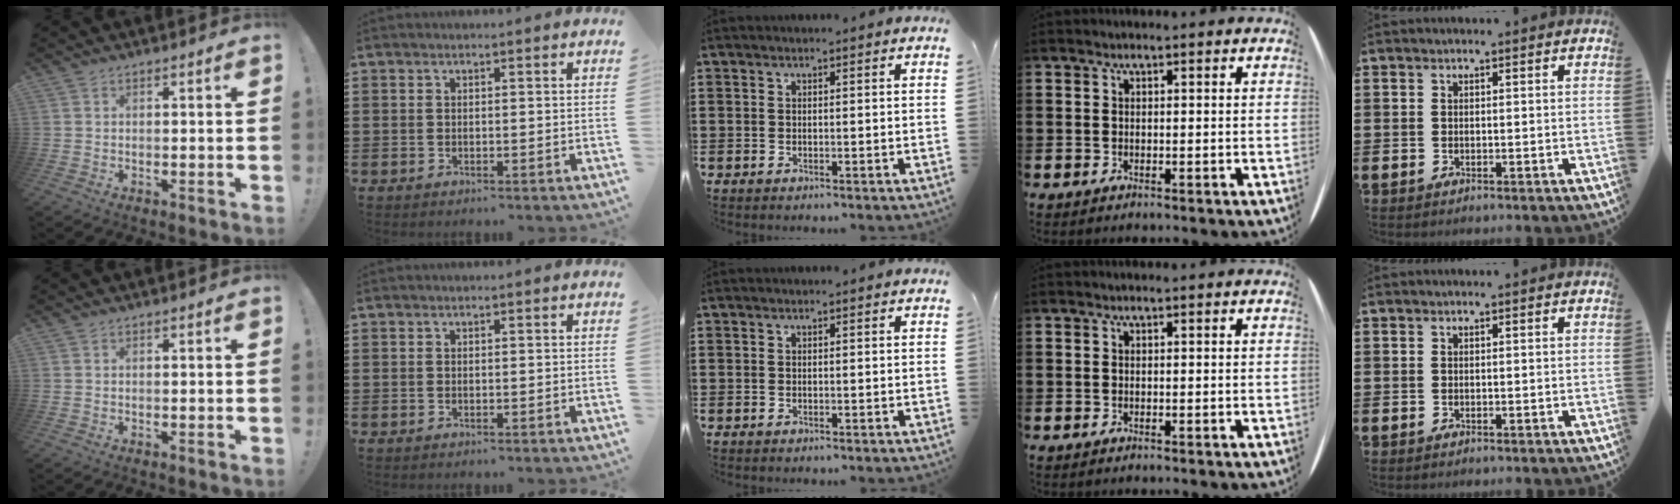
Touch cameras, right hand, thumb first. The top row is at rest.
{}